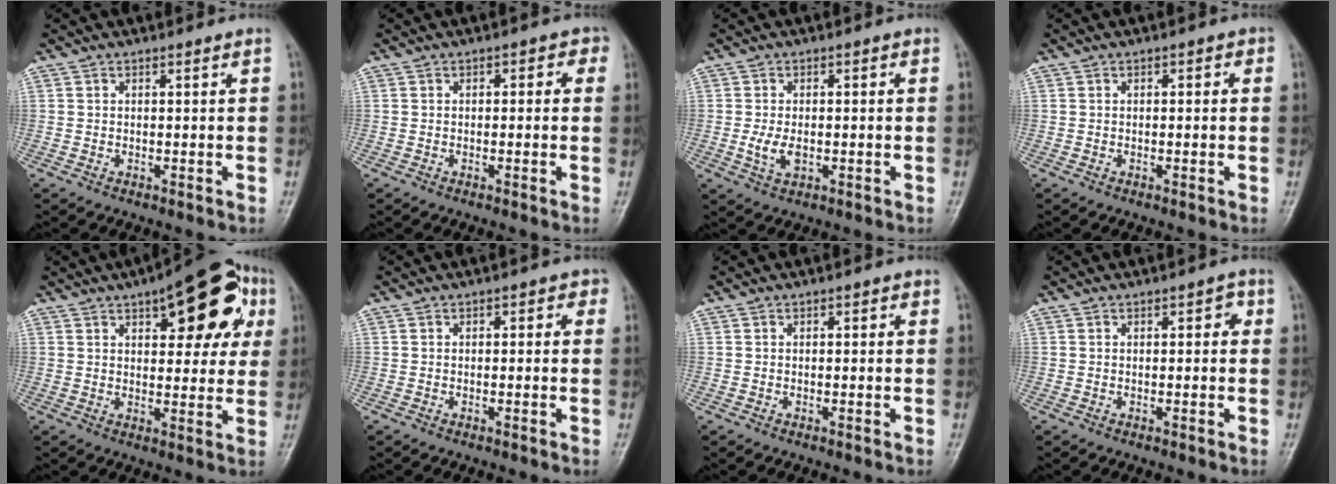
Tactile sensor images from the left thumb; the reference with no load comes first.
{"total": 2.6, "force": [0.3, 1.7, 1.9], "torque": [0.004, 0.010, -0.010]}
{"total": 4.2, "force": [-0.7, 2.5, 3.4], "torque": [-0.065, -0.002, -0.012]}
{"total": 1.5, "force": [0.2, 0.9, 1.2], "torque": [-0.002, 0.004, -0.005]}
{"total": 18.7, "force": [7.4, 8.2, 15.0], "torque": [-0.155, 0.007, 0.093]}
{"total": 2.3, "force": [0.3, 1.5, 1.7], "torque": [0.002, 0.008, -0.009]}
{"total": 1.2, "force": [0.2, 0.7, 0.9], "torque": [-0.001, 0.003, -0.003]}
{"total": 2.1, "force": [0.5, 1.2, 1.6], "torque": [-0.003, 0.005, -0.001]}